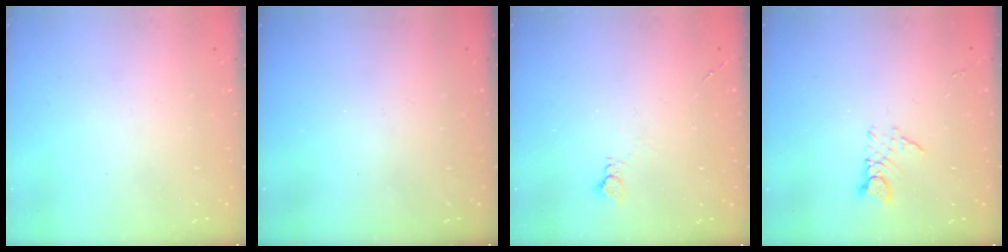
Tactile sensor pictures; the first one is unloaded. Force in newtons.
{"total": 0.0}
{"total": 2.6, "press": 2.6, "slide": 0.4}
{"total": 3.2, "press": 3.2, "slide": 0.3}